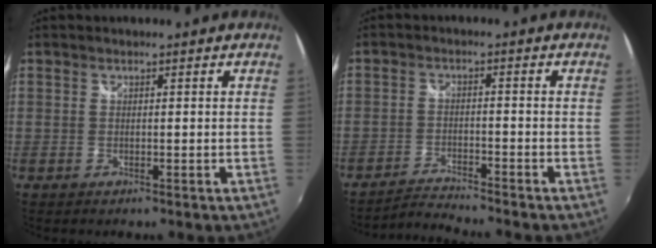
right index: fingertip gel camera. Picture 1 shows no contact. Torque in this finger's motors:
{"motor_torque": [-0.08, -0.20, -0.34, -0.15]}